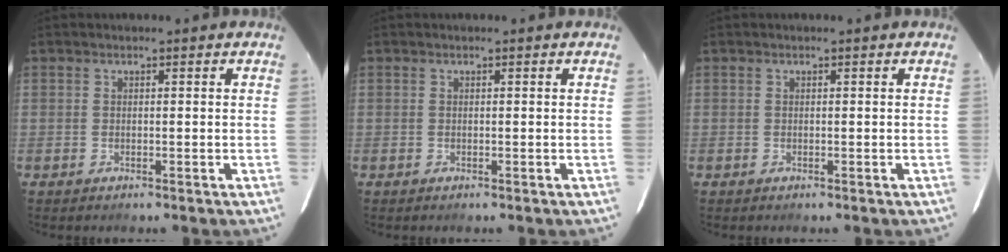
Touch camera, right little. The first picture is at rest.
{"total": 0.0}
{"total": 0.0}